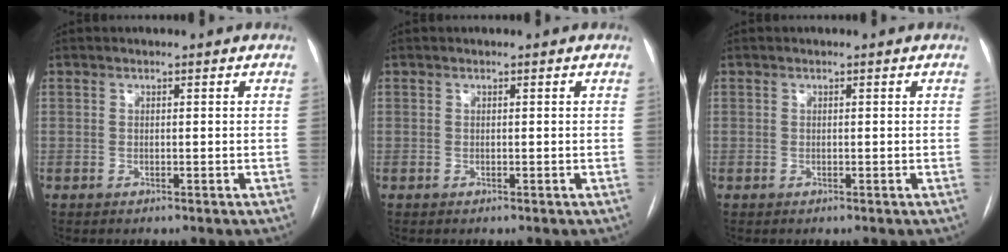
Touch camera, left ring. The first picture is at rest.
{"total": 0.0}
{"total": 0.0}